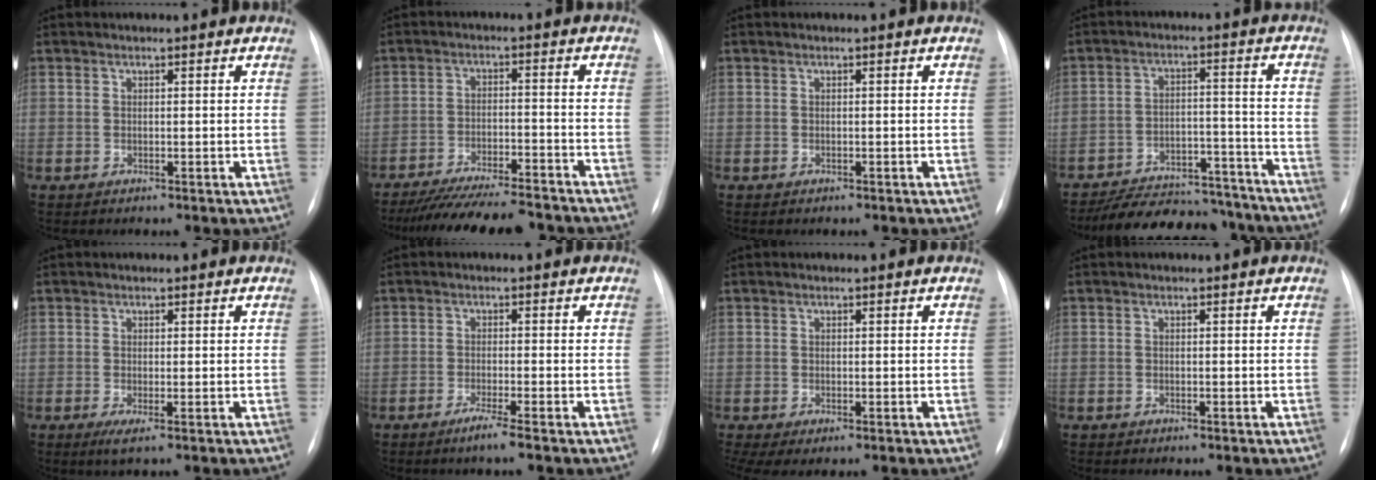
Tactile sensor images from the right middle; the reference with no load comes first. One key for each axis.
{"total": 15.6, "fx": -14.2, "fy": 1.9, "fz": 6.1, "tx": -0.105, "ty": -0.011, "tz": -0.207}
{"total": 1.1, "fx": -0.9, "fy": 0.4, "fz": 0.5, "tx": -0.010, "ty": -0.002, "tz": -0.010}
{"total": 17.6, "fx": -16.0, "fy": 5.3, "fz": 5.2, "tx": -0.085, "ty": 0.020, "tz": -0.224}
{"total": 1.6, "fx": -0.5, "fy": 0.0, "fz": 1.5, "tx": -0.025, "ty": -0.007, "tz": -0.007}
{"total": 2.6, "fx": -1.7, "fy": -0.6, "fz": 1.8, "tx": -0.037, "ty": -0.009, "tz": -0.035}
{"total": 3.5, "fx": -1.6, "fy": 1.4, "fz": 2.8, "tx": -0.053, "ty": -0.009, "tz": -0.025}
{"total": 0.0}